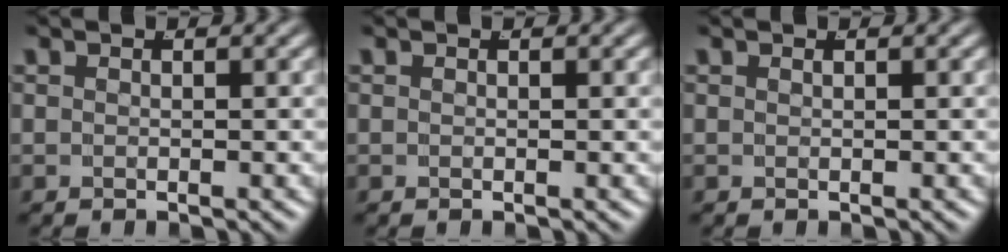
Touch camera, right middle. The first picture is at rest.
{"total": 0.0}
{"total": 0.0}